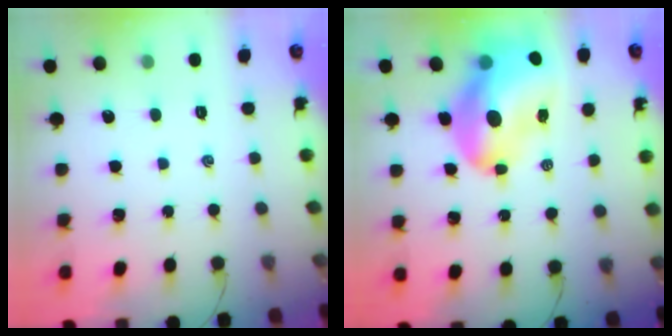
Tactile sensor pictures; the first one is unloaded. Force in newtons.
{"total": 16.9, "press": 16.2, "slide": 4.9}